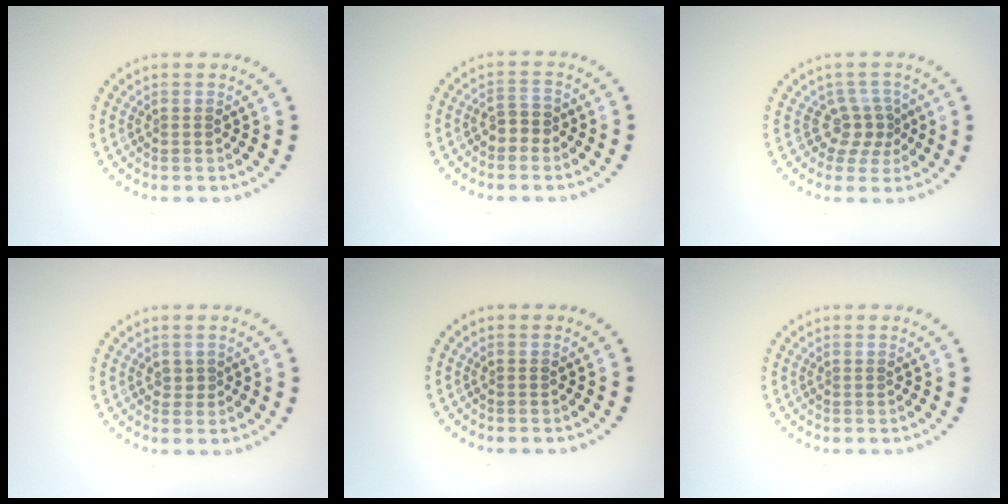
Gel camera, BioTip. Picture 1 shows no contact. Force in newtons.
{"total": 1.8, "press": 1.7, "slide": 0.6}
{"total": 2.5, "press": 1.8, "slide": 1.8}
{"total": 0.5, "press": 0.4, "slide": 0.3}
{"total": 0.0}
{"total": 0.0}